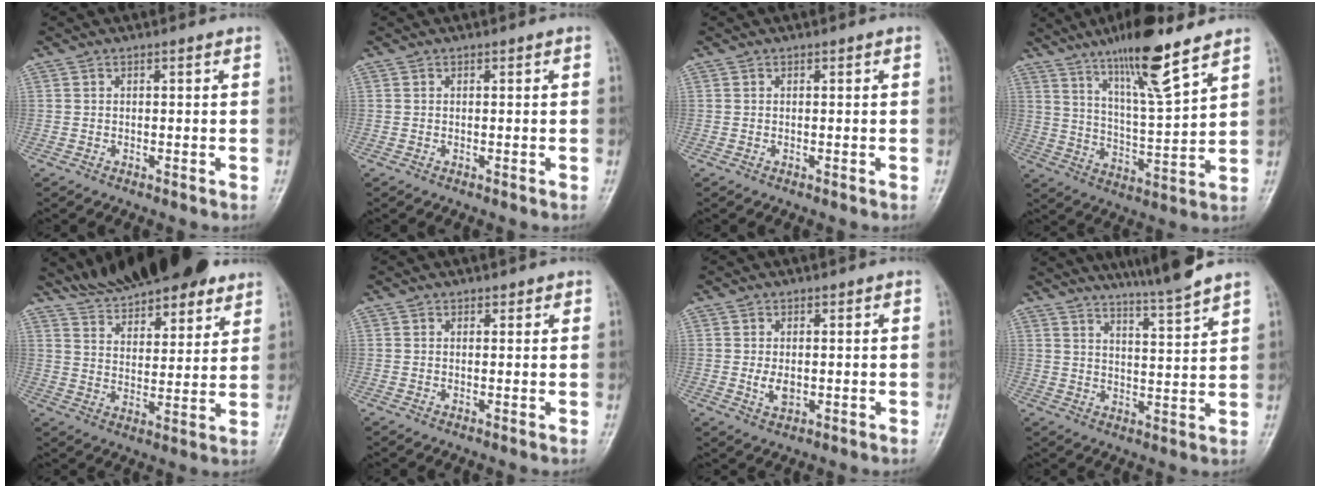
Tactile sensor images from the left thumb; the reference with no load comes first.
{"total": 0.0}
{"total": 0.0}
{"total": 14.3, "force": [9.9, 1.7, 10.2], "torque": [-0.171, -0.059, 0.175]}
{"total": 16.6, "force": [13.4, 5.8, 7.9], "torque": [-0.083, -0.052, 0.215]}
{"total": 1.3, "force": [0.9, 0.9, 0.3], "torque": [0.013, -0.005, 0.008]}
{"total": 3.2, "force": [-0.1, 2.1, 2.4], "torque": [-0.035, -0.006, 0.002]}
{"total": 10.9, "force": [9.6, -0.4, 5.1], "torque": [-0.065, -0.054, 0.146]}